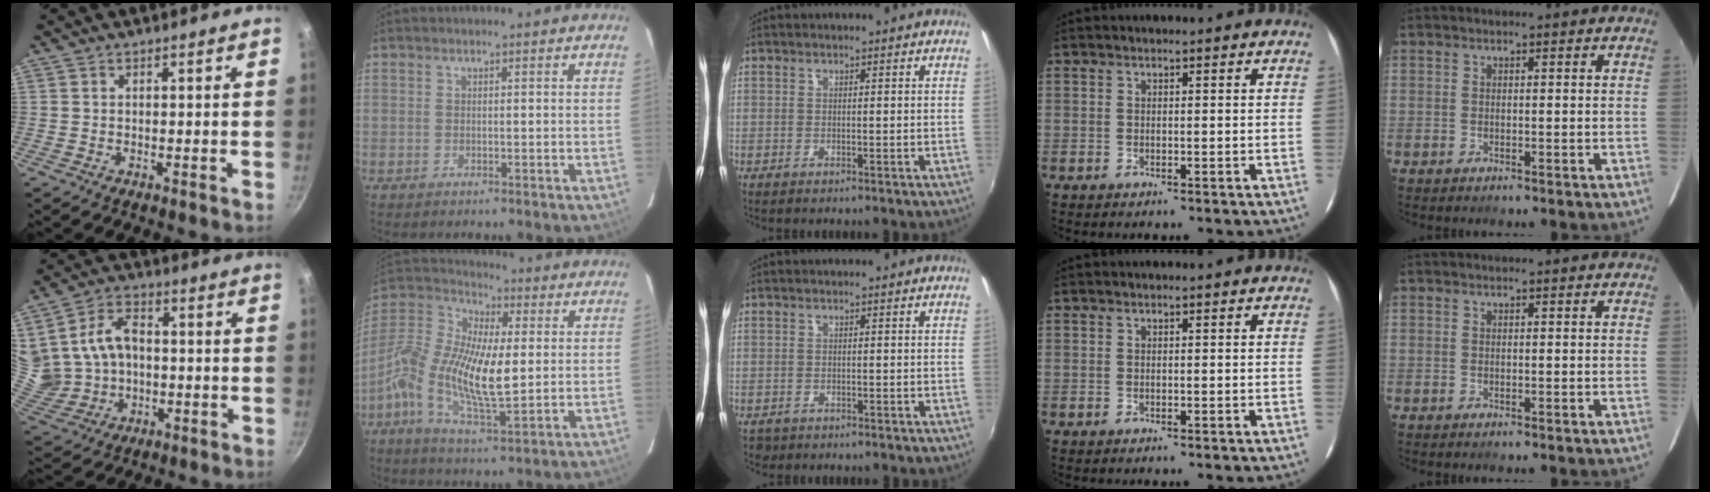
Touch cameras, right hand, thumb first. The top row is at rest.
{"thumb": {"total": 14.1, "force": [0.9, 11.1, 8.7], "torque": [-0.156, 0.012, 0.031]}, "index": {"total": 16.4, "force": [-1.3, 6.2, 15.1], "torque": [-0.297, 0.005, -0.037]}, "middle": {"total": 1.7, "force": [-0.9, 1.3, 0.4], "torque": [-0.012, -0.005, -0.013]}}